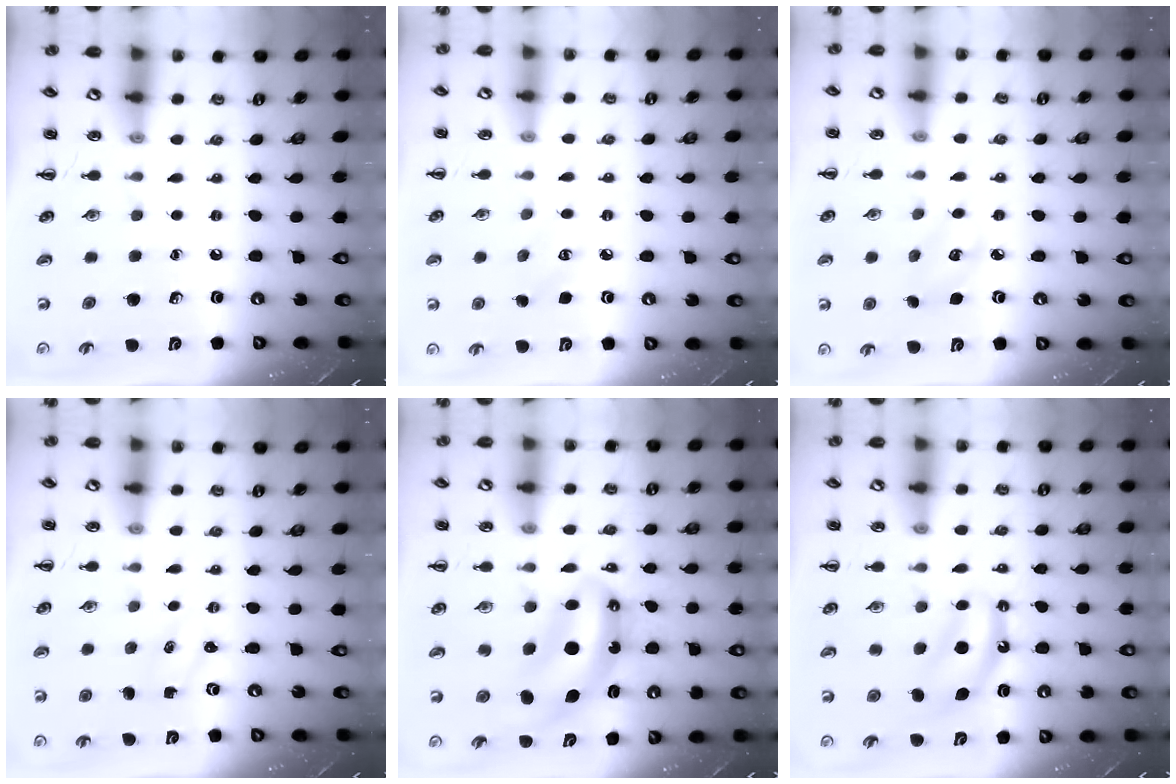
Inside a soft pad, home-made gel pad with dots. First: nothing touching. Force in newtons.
{"total": 3.4, "press": 3.3, "slide": 1.0}
{"total": 4.4, "press": 4.2, "slide": 1.2}
{"total": 0.8, "press": 0.8, "slide": 0.3}
{"total": 8.8, "press": 8.6, "slide": 1.9}
{"total": 7.3, "press": 7.3, "slide": 1.1}